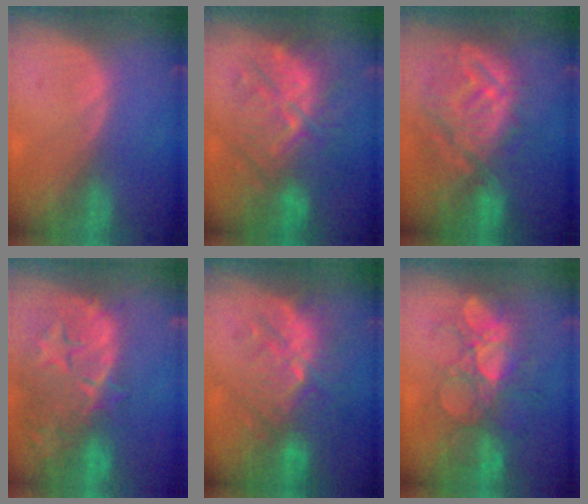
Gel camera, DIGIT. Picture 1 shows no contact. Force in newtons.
{"total": 10.1, "press": 10.0, "slide": 0.4}
{"total": 11.9, "press": 10.8, "slide": 5.0}
{"total": 14.7, "press": 11.8, "slide": 8.8}
{"total": 9.1, "press": 9.0, "slide": 1.6}
{"total": 9.1, "press": 8.8, "slide": 2.1}